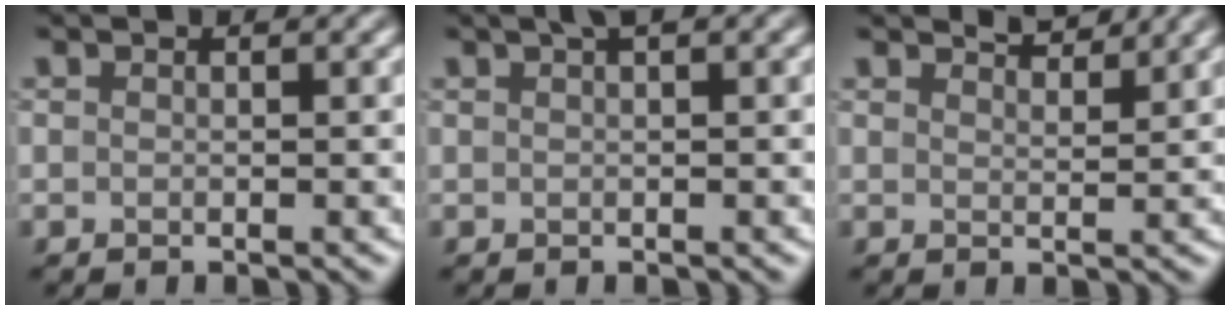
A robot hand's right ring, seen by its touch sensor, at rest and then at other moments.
{"total": 1.8, "force": [1.0, 0.4, 1.4], "torque": [-0.018, 0.007, 0.016]}
{"total": 2.3, "force": [2.2, 0.2, 0.7], "torque": [-0.008, 0.000, 0.031]}